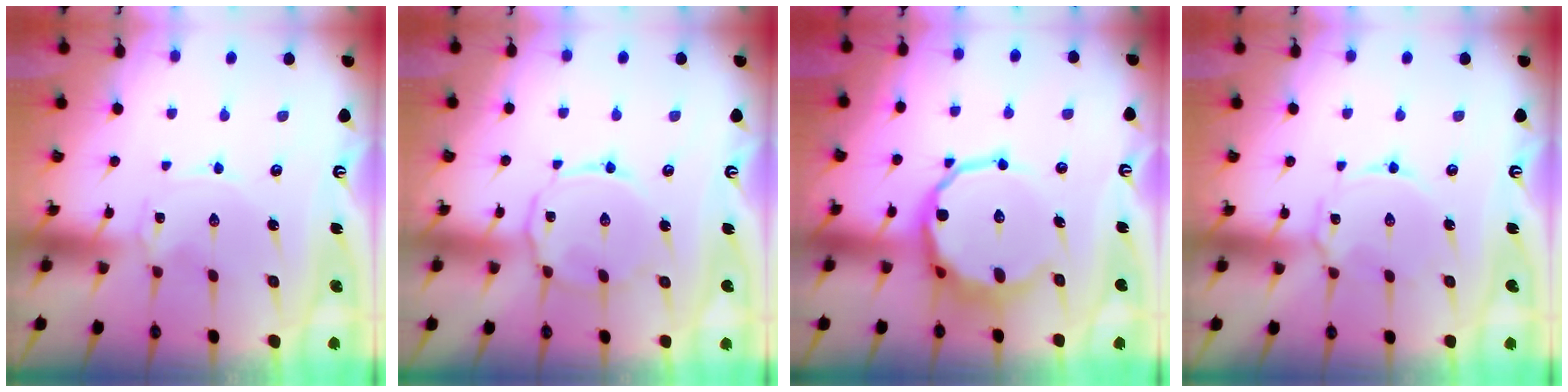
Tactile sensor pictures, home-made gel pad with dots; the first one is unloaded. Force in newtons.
{"total": 7.3, "press": 7.3, "slide": 0.6}
{"total": 12.9, "press": 12.3, "slide": 3.8}
{"total": 3.6, "press": 3.6, "slide": 0.4}